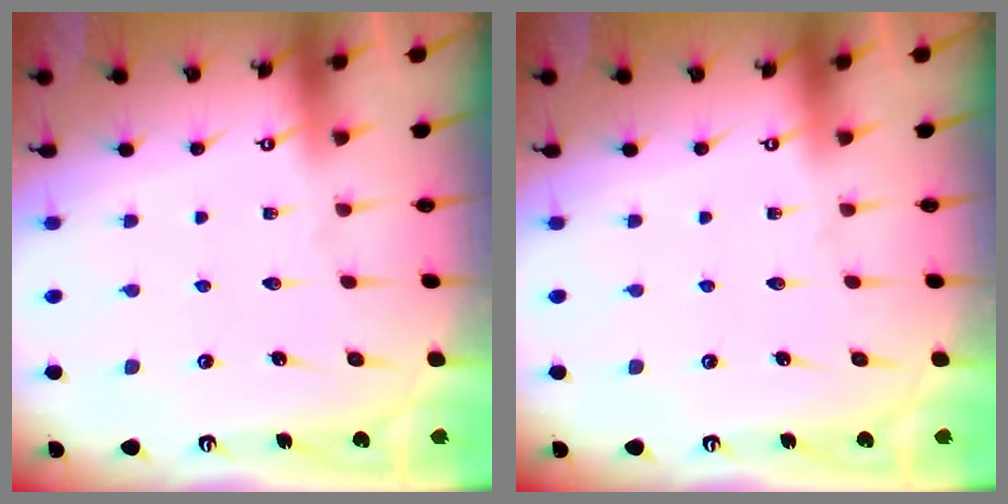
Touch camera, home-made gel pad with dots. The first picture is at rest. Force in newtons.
{"total": 0.0}